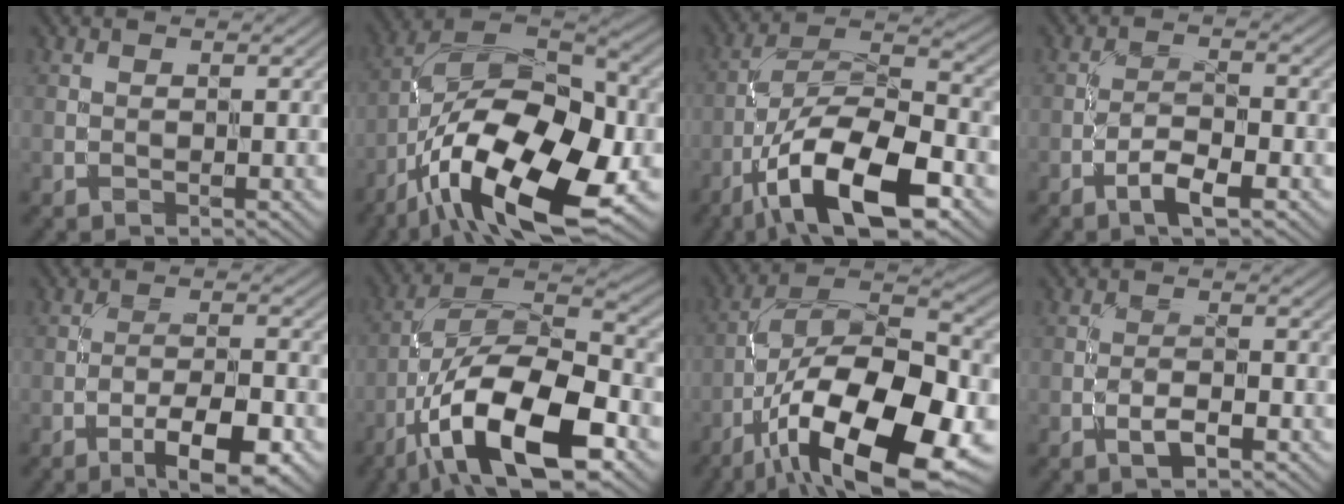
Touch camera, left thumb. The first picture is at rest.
{"total": 18.5, "force": [-8.1, 8.6, 14.2], "torque": [-0.257, -0.008, -0.152]}
{"total": 14.7, "force": [-7.7, 5.3, 11.4], "torque": [-0.204, 0.001, -0.146]}
{"total": 3.5, "force": [-2.2, 0.9, 2.6], "torque": [-0.052, 0.006, -0.046]}
{"total": 7.1, "force": [-4.0, 1.9, 5.5], "torque": [-0.087, 0.006, -0.061]}
{"total": 16.2, "force": [-7.8, 6.3, 12.7], "torque": [-0.218, -0.001, -0.151]}
{"total": 18.7, "force": [-8.7, 7.8, 14.6], "torque": [-0.254, -0.012, -0.154]}
{"total": 2.0, "force": [-1.1, 0.5, 1.5], "torque": [-0.029, 0.006, -0.024]}